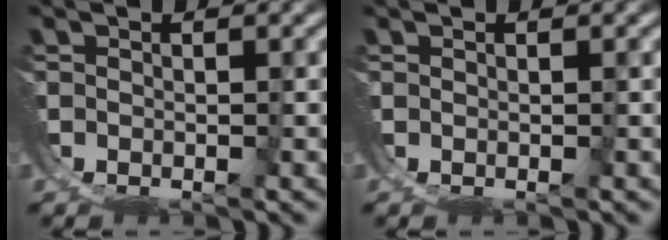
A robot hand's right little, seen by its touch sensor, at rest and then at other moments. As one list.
[{"total": 0.0}]